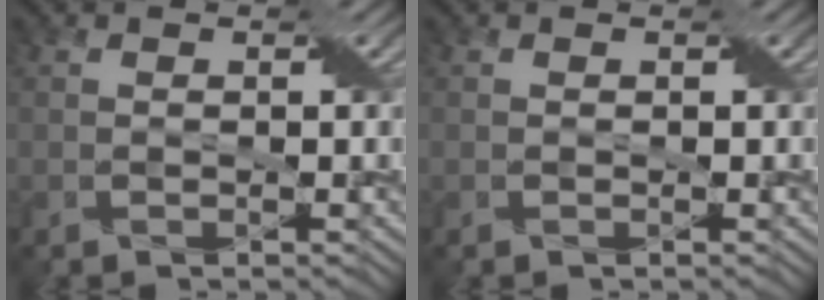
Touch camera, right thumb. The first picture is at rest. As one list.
[{"total": 0.0}]